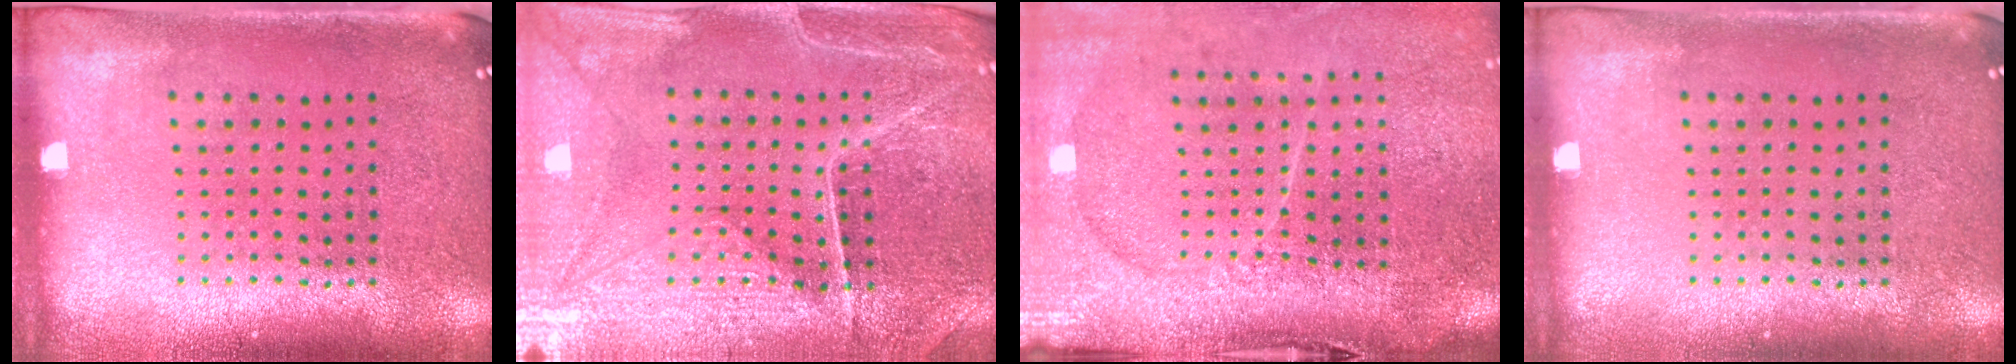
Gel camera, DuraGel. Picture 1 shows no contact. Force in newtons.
{"total": 3.4, "press": 3.4, "slide": 0.3}
{"total": 4.5, "press": 3.6, "slide": 2.7}
{"total": 0.0}